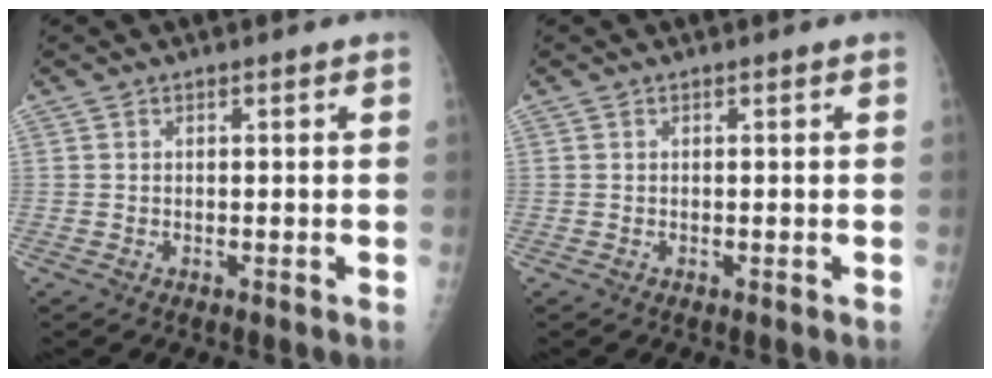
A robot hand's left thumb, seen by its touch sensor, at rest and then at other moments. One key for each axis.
{"total": 0.0}